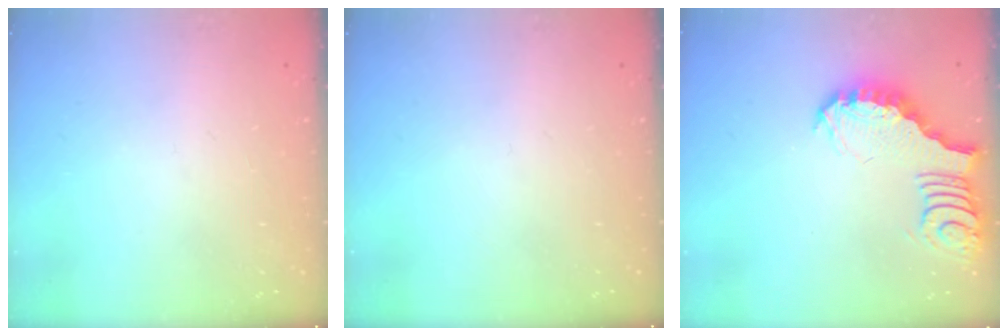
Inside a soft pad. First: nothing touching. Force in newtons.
{"total": 0.0}
{"total": 3.8, "press": 3.8, "slide": 0.6}